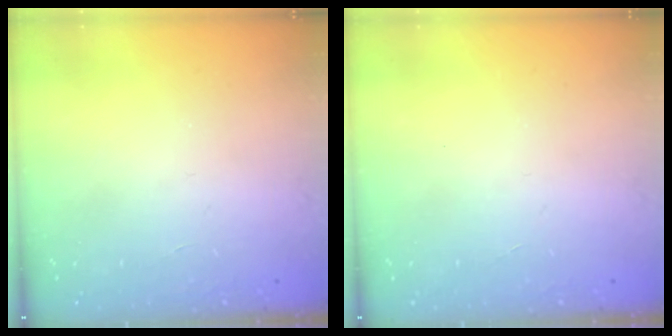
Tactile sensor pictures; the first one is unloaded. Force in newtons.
{"total": 0.0}